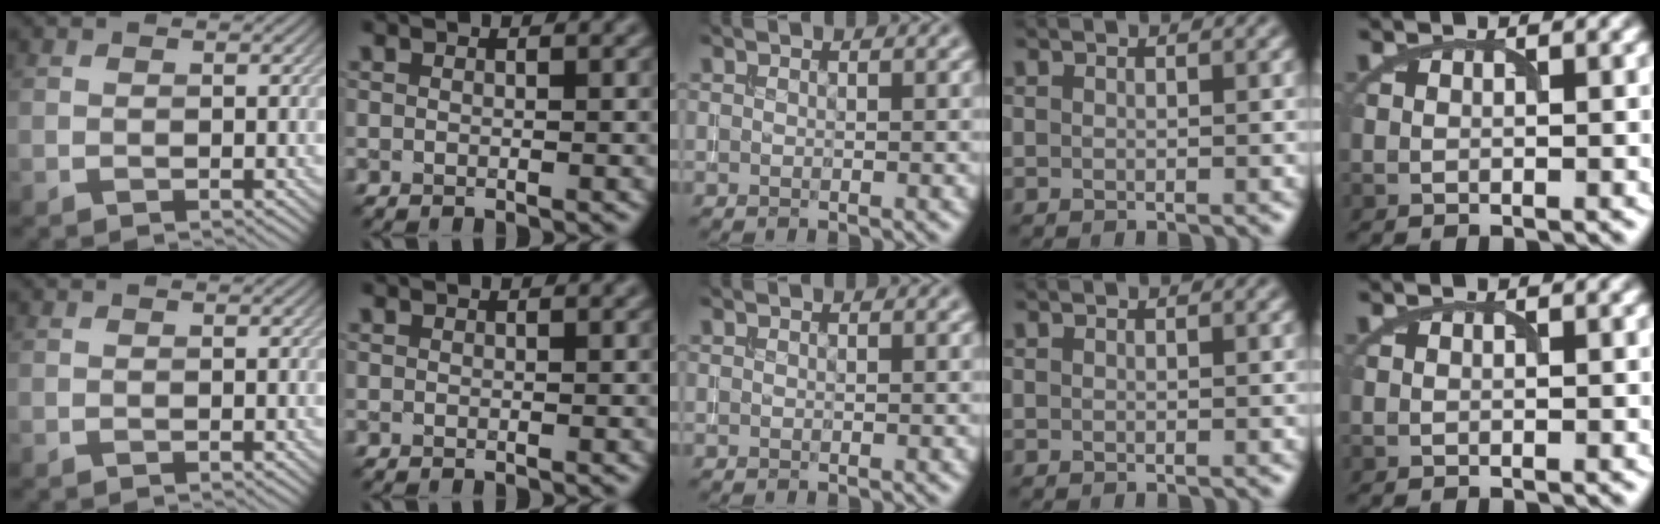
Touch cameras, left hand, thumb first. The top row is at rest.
{}